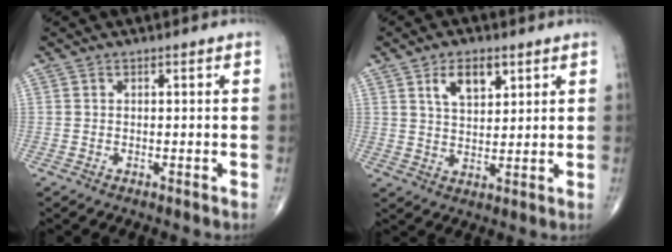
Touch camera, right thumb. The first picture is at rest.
{"total": 6.8, "force": [3.4, 3.6, 4.7], "torque": [-0.064, -0.018, 0.061]}